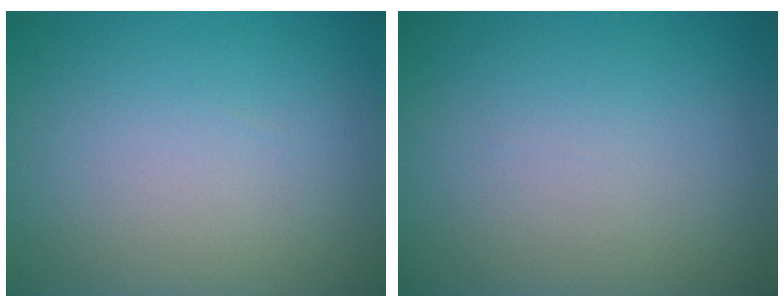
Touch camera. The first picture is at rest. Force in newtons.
{"total": 0.0}